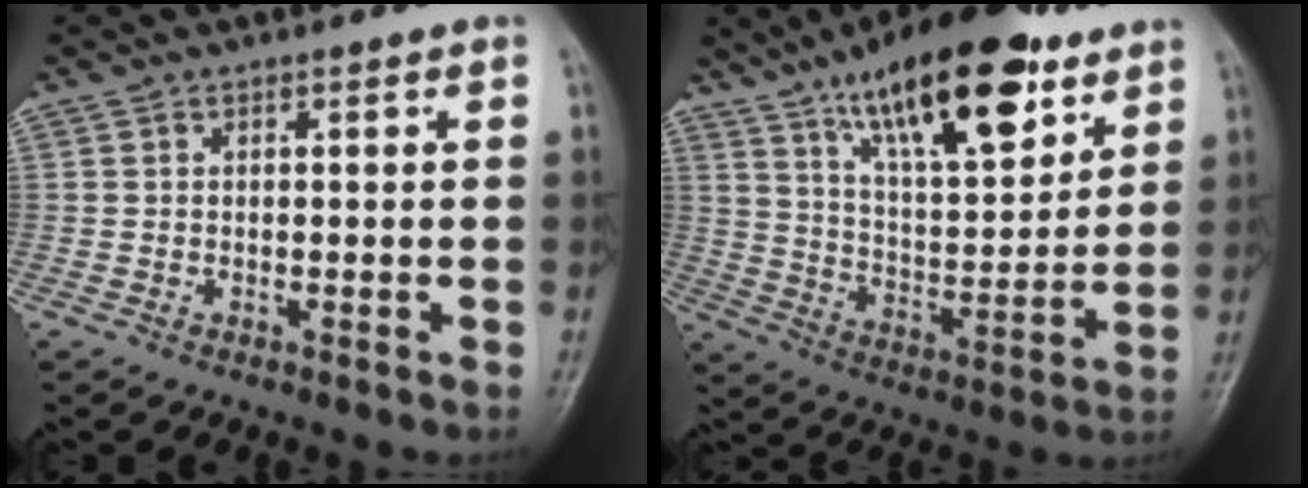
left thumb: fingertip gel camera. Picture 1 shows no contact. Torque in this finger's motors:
{"motor_torque": [0.75, 0.62, 1.61, -1.16, 0.17]}